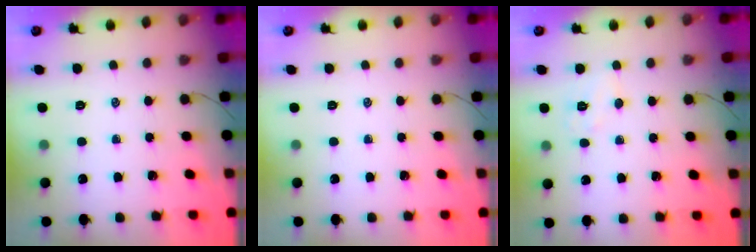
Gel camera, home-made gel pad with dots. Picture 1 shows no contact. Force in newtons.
{"total": 0.0}
{"total": 5.2, "press": 5.1, "slide": 1.0}